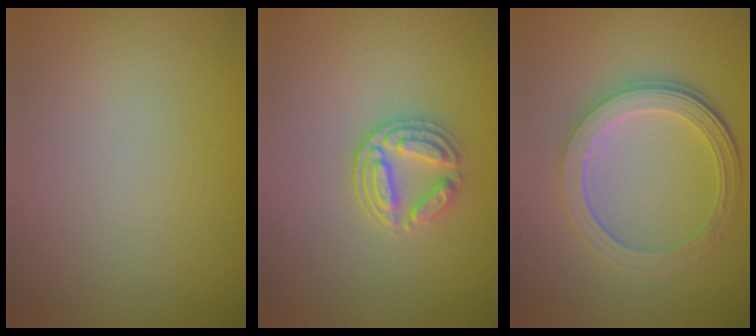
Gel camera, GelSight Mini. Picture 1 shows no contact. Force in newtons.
{"total": 2.9, "press": 2.5, "slide": 1.6}
{"total": 5.0, "press": 3.8, "slide": 3.2}